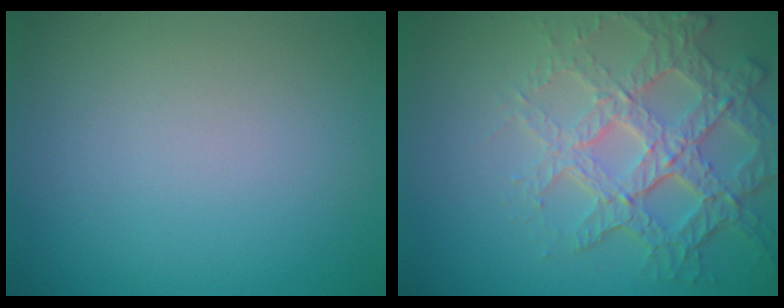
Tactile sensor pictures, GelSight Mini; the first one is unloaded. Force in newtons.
{"total": 7.2, "press": 5.2, "slide": 4.9}